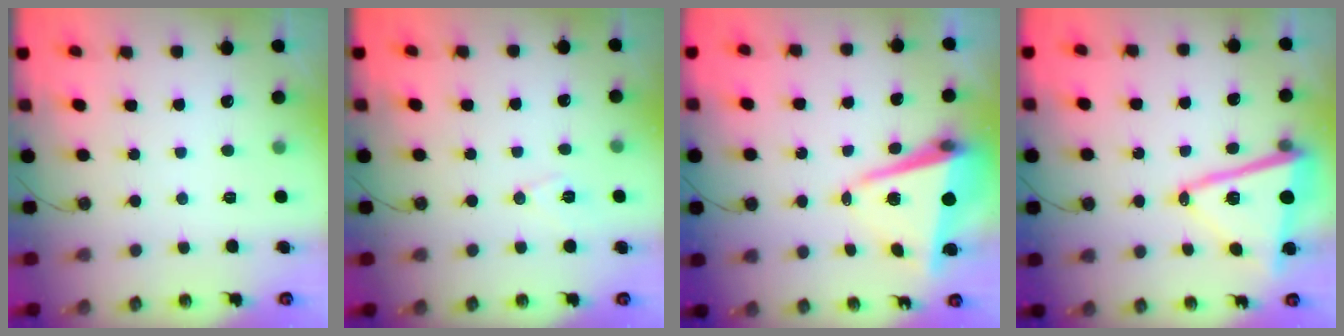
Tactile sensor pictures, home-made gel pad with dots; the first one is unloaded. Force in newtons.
{"total": 7.5, "press": 6.1, "slide": 4.5}
{"total": 8.9, "press": 8.8, "slide": 0.7}
{"total": 14.9, "press": 14.8, "slide": 1.8}